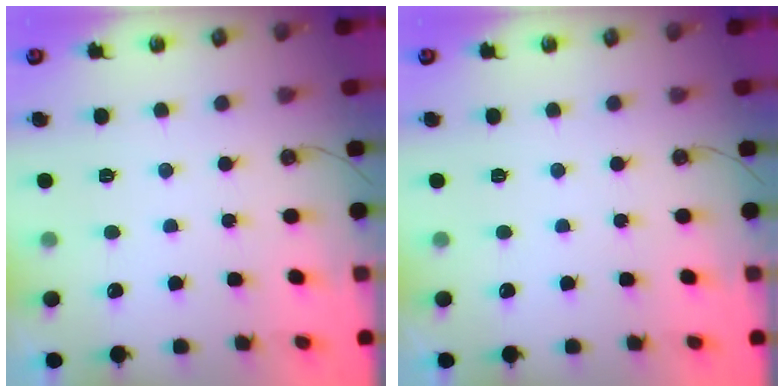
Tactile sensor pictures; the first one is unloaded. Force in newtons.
{"total": 0.0}